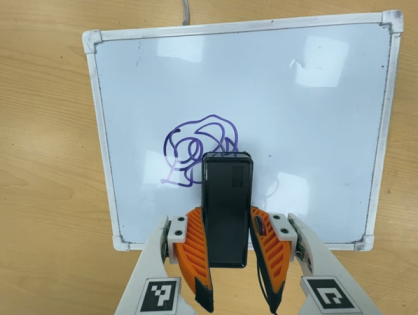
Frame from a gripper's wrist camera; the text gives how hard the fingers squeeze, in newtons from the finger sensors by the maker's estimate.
{"total": 5.2, "left": 3.5, "right": 6.9}